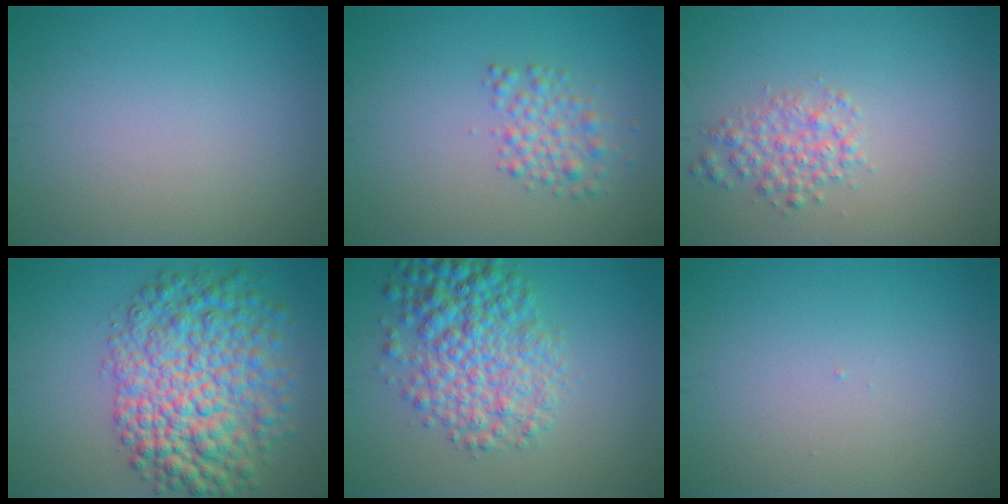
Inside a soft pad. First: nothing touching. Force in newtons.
{"total": 2.3, "press": 2.3, "slide": 0.0}
{"total": 2.4, "press": 2.4, "slide": 0.1}
{"total": 9.8, "press": 9.8, "slide": 0.3}
{"total": 6.6, "press": 6.6, "slide": 0.1}
{"total": 0.0}